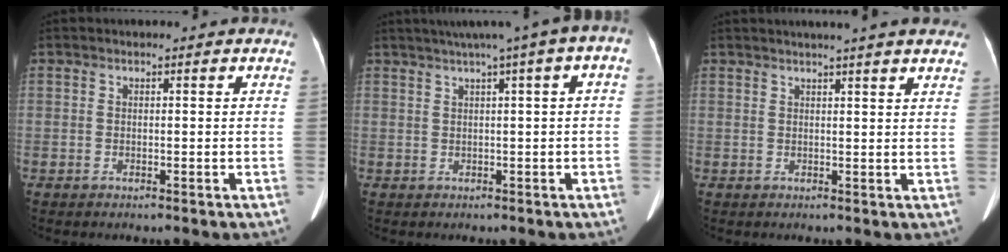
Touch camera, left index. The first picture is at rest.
{"total": 9.1, "force": [4.0, 1.1, 8.1], "torque": [-0.114, 0.044, 0.046]}
{"total": 11.2, "force": [9.7, 0.4, 5.7], "torque": [-0.076, 0.020, 0.101]}